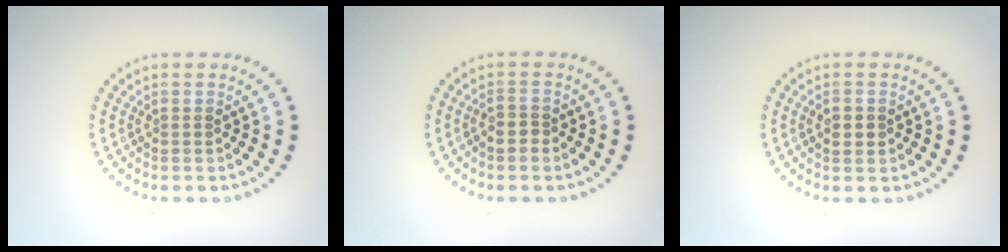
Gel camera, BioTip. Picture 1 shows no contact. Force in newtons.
{"total": 1.5, "press": 1.3, "slide": 0.8}
{"total": 1.2, "press": 1.2, "slide": 0.1}